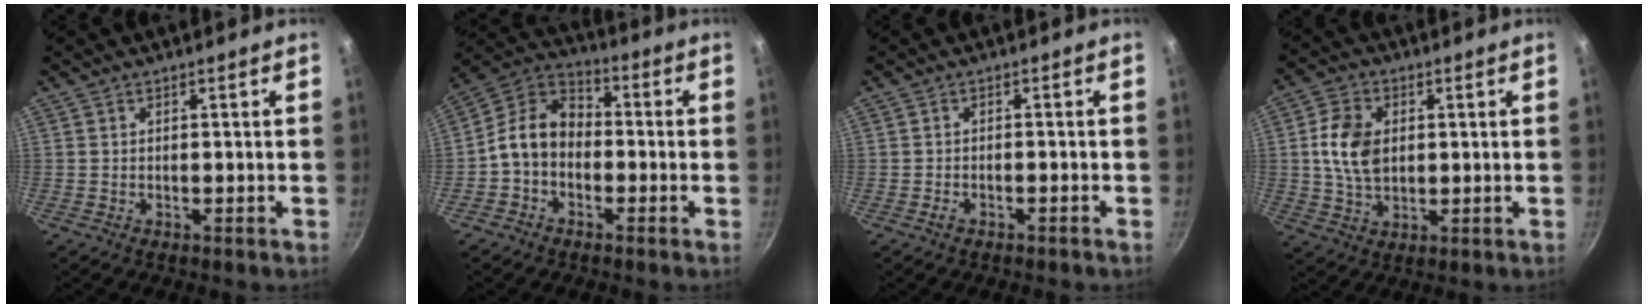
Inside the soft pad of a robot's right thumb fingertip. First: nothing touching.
{"total": 9.9, "force": [-2.0, 7.4, 6.3], "torque": [-0.088, 0.043, -0.061]}
{"total": 1.3, "force": [-1.0, 0.4, 0.7], "torque": [-0.021, 0.012, -0.017]}
{"total": 9.4, "force": [1.2, 6.3, 6.8], "torque": [-0.116, 0.003, 0.023]}